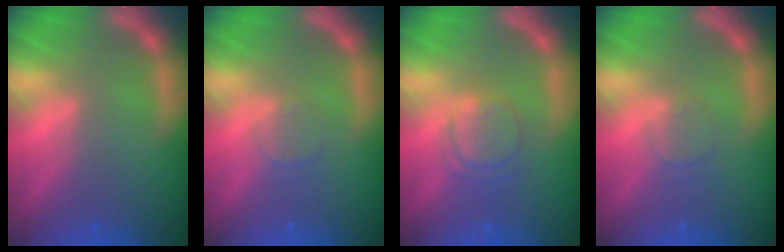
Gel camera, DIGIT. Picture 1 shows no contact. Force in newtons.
{"total": 1.4}
{"total": 3.5}
{"total": 1.4}